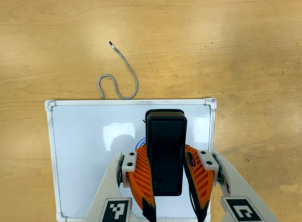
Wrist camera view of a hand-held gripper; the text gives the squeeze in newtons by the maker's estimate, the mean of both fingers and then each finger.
{"total": 8.0, "left": 6.1, "right": 9.9}